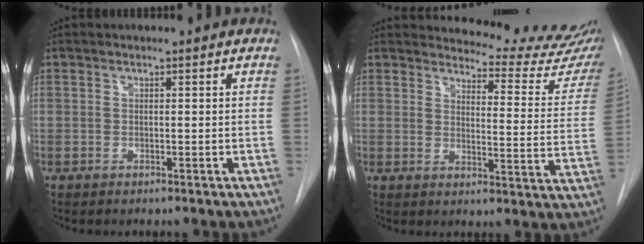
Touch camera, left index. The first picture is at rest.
{"total": 15.8, "force": [15.4, 1.5, 3.4], "torque": [-0.029, -0.113, 0.157]}